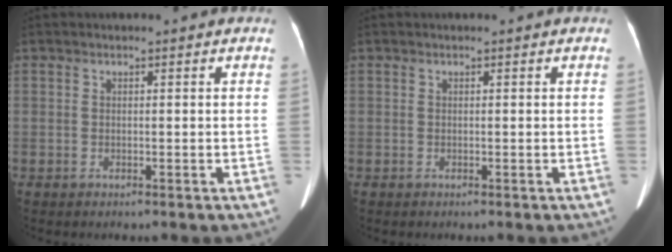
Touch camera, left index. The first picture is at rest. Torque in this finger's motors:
{"motor_torque": [0.02, 0.02, 0.00, 0.00]}